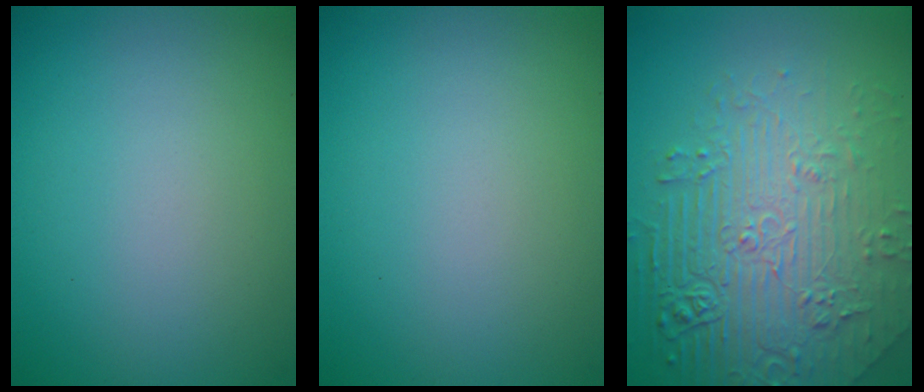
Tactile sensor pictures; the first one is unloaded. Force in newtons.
{"total": 0.0}
{"total": 8.8, "press": 6.1, "slide": 6.3}